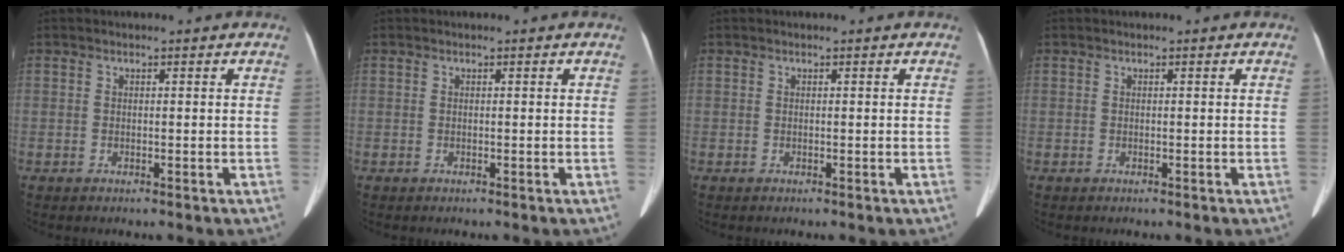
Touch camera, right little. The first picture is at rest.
{"total": 0.0}
{"total": 0.0}
{"total": 0.0}